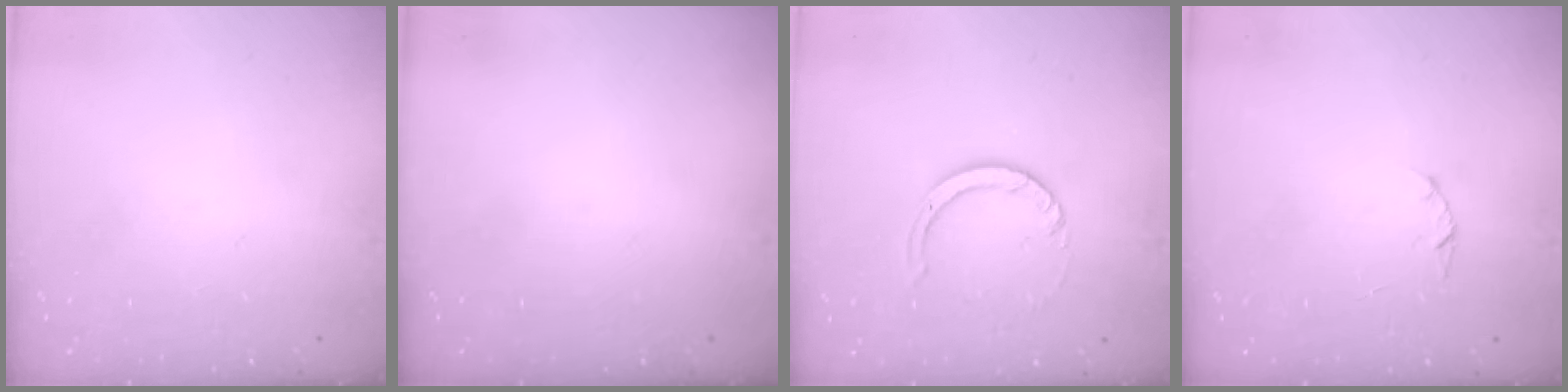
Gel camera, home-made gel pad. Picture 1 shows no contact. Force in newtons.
{"total": 0.0}
{"total": 3.6, "press": 3.6, "slide": 0.4}
{"total": 1.4, "press": 1.4, "slide": 0.3}